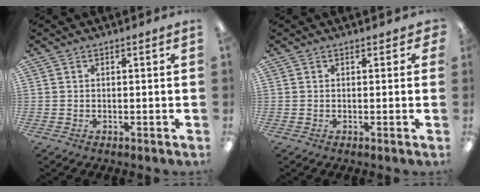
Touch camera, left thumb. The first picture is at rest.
{"total": 1.3, "force": [0.6, 0.9, 0.7], "torque": [-0.006, 0.001, 0.008]}